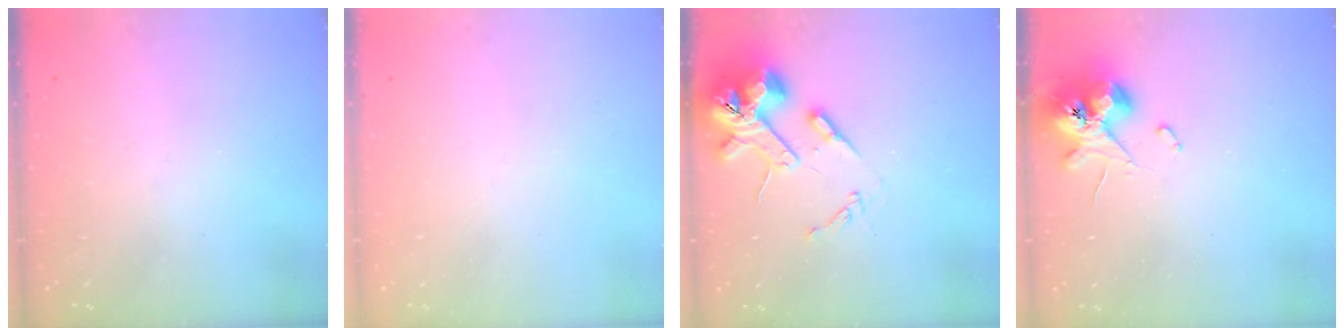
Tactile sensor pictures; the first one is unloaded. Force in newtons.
{"total": 0.0}
{"total": 13.6, "press": 13.4, "slide": 2.0}
{"total": 10.9, "press": 10.8, "slide": 1.5}